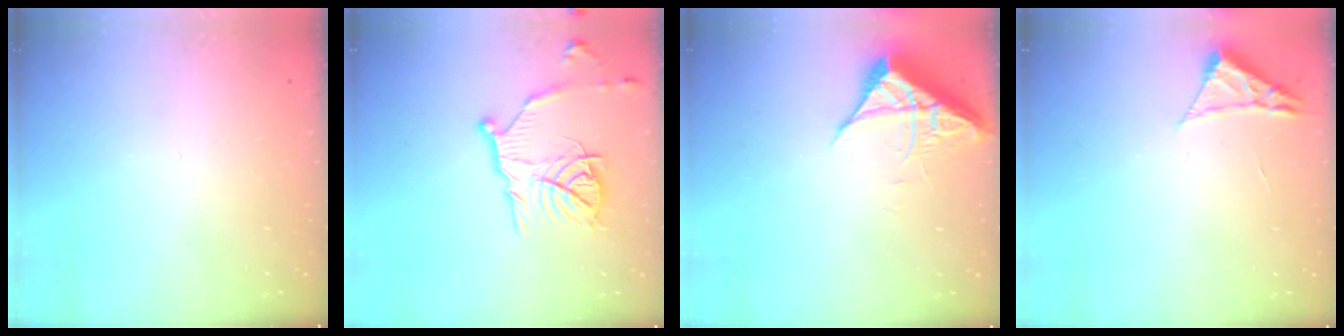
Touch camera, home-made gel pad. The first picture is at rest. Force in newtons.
{"total": 14.6, "press": 14.5, "slide": 1.3}
{"total": 6.6, "press": 6.6, "slide": 0.3}
{"total": 2.3, "press": 2.3, "slide": 0.4}